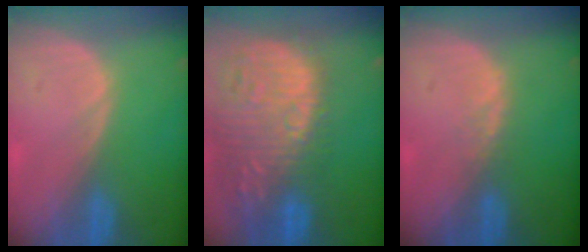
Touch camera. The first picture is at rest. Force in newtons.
{"total": 16.0, "press": 13.2, "slide": 9.1}
{"total": 1.0, "press": 1.0, "slide": 0.2}